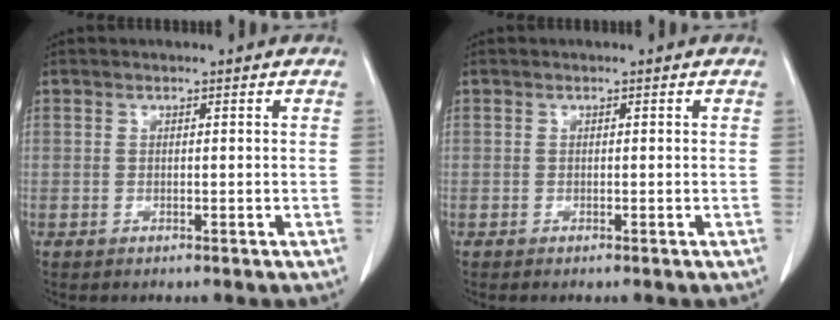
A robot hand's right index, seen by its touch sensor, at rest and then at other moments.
{"total": 0.0}